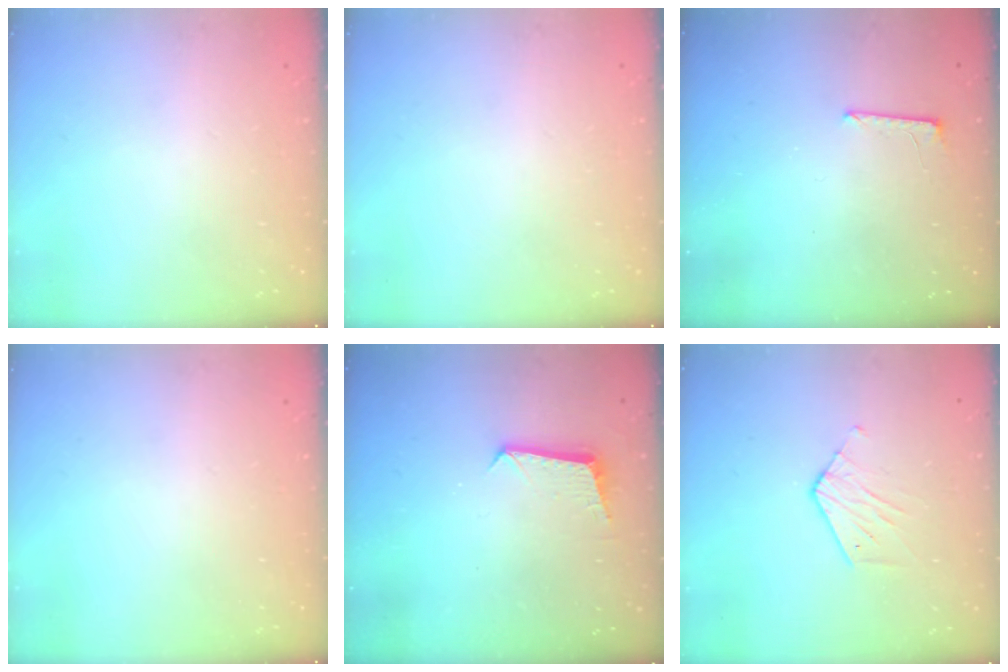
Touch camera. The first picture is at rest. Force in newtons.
{"total": 0.0}
{"total": 6.2, "press": 6.2, "slide": 0.5}
{"total": 0.0}
{"total": 7.1, "press": 7.1, "slide": 0.5}
{"total": 5.5, "press": 5.5, "slide": 0.4}